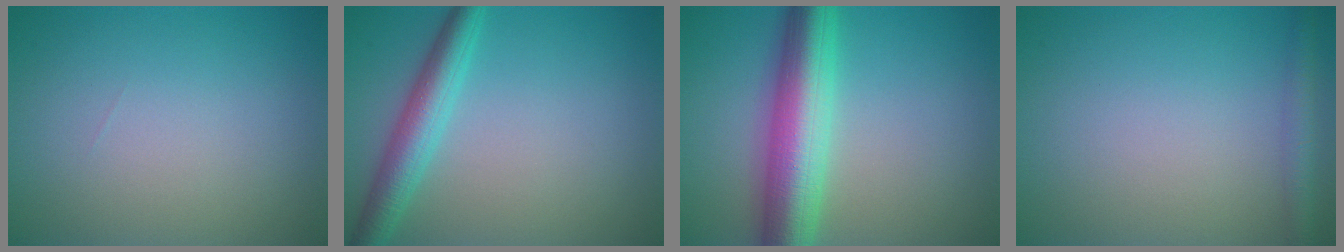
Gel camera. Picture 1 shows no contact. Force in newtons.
{"total": 4.0, "press": 4.0, "slide": 0.1}
{"total": 8.4, "press": 8.4, "slide": 0.2}
{"total": 2.1, "press": 2.1, "slide": 0.1}